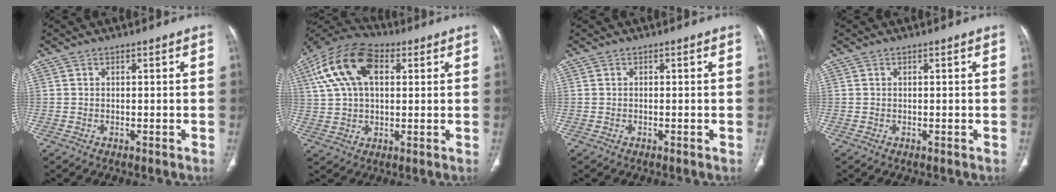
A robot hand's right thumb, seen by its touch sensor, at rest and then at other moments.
{"total": 15.7, "force": [5.1, 9.1, 11.7], "torque": [-0.221, 0.021, 0.087]}
{"total": 0.0}
{"total": 0.0}